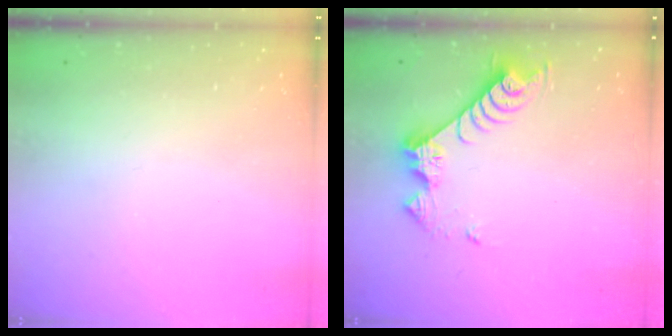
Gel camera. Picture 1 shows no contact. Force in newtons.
{"total": 9.6, "press": 9.6, "slide": 0.7}